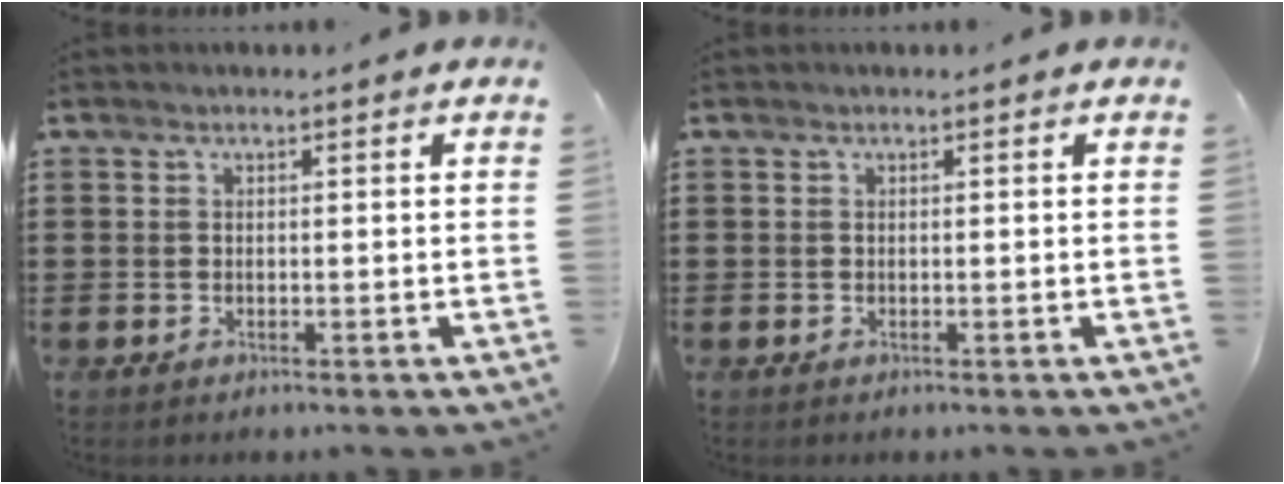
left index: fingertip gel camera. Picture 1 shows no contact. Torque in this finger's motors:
{"motor_torque": [0.00, 0.00, 0.00, 0.00]}